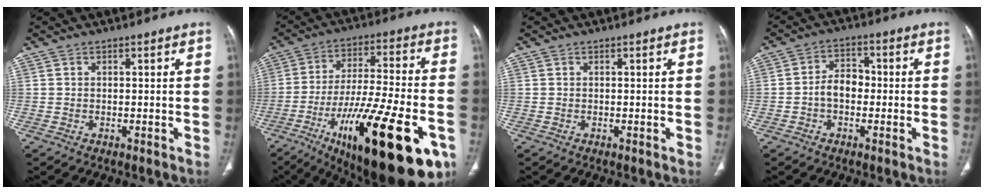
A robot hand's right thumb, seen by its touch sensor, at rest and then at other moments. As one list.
[{"total": 29.1, "force": [-12.6, 8.3, 24.9], "torque": [-0.356, 0.039, -0.184]}, {"total": 0.0}, {"total": 5.3, "force": [-1.0, 3.7, 3.6], "torque": [-0.049, 0.023, -0.027]}]